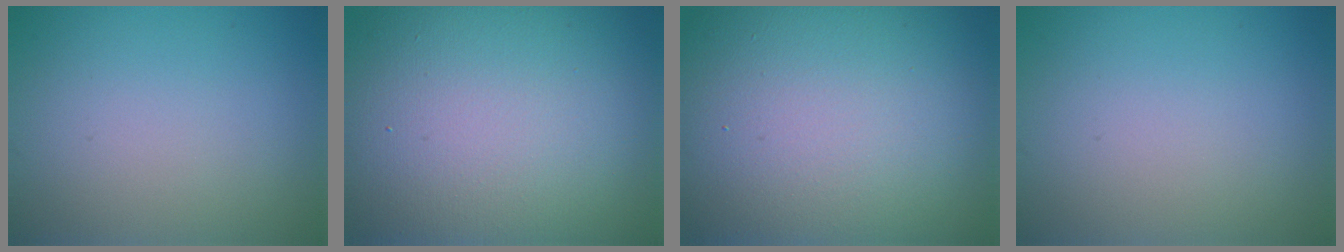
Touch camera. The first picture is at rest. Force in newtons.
{"total": 18.9, "press": 18.9, "slide": 1.0}
{"total": 20.2, "press": 20.1, "slide": 1.4}
{"total": 0.0}